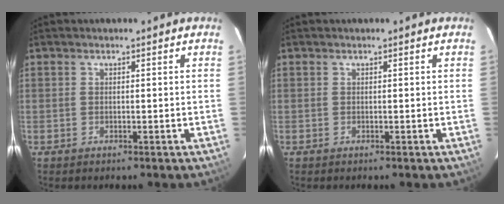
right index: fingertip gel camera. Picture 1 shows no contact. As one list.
[{"total": 0.0}]